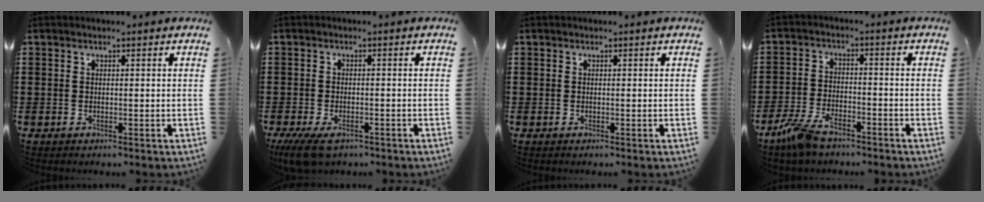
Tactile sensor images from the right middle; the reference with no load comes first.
{"total": 3.3, "force": [-2.6, 1.1, 1.7], "torque": [-0.050, -0.009, -0.053]}
{"total": 0.0}
{"total": 5.9, "force": [-4.6, 2.0, 3.2], "torque": [-0.084, -0.003, -0.092]}